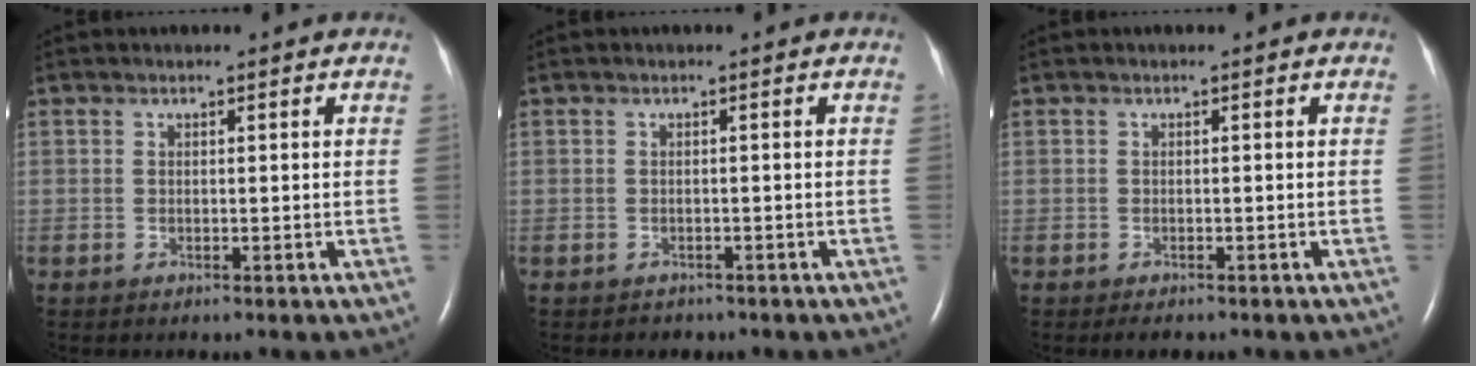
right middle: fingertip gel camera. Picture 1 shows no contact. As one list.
[{"total": 1.2, "force": [-0.9, 0.7, -0.1], "torque": [-0.007, 0.001, -0.012]}, {"total": 1.2, "force": [-1.0, 0.4, 0.6], "torque": [-0.011, -0.003, -0.009]}]